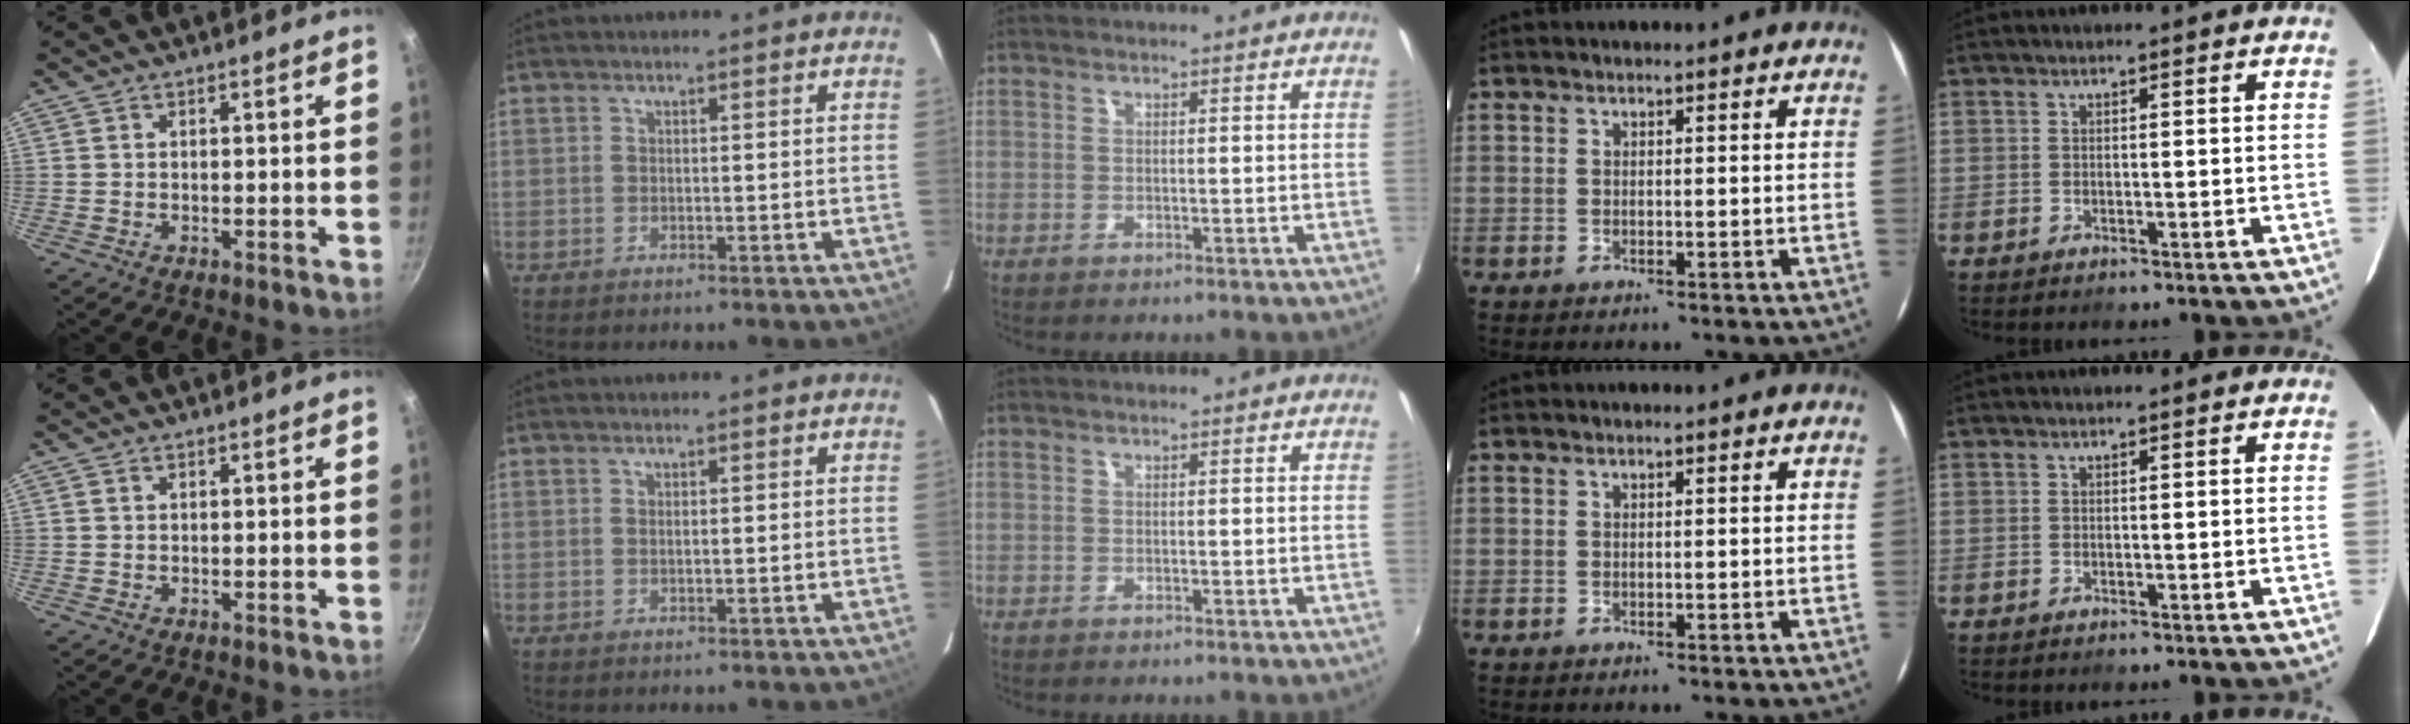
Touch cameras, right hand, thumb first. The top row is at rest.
{"thumb": {"total": 0.7, "force": [0.3, 0.6, 0.4], "torque": [-0.005, 0.002, 0.005]}, "index": {"total": 0.6, "force": [0.2, 0.2, 0.5], "torque": [-0.011, 0.002, 0.004]}}